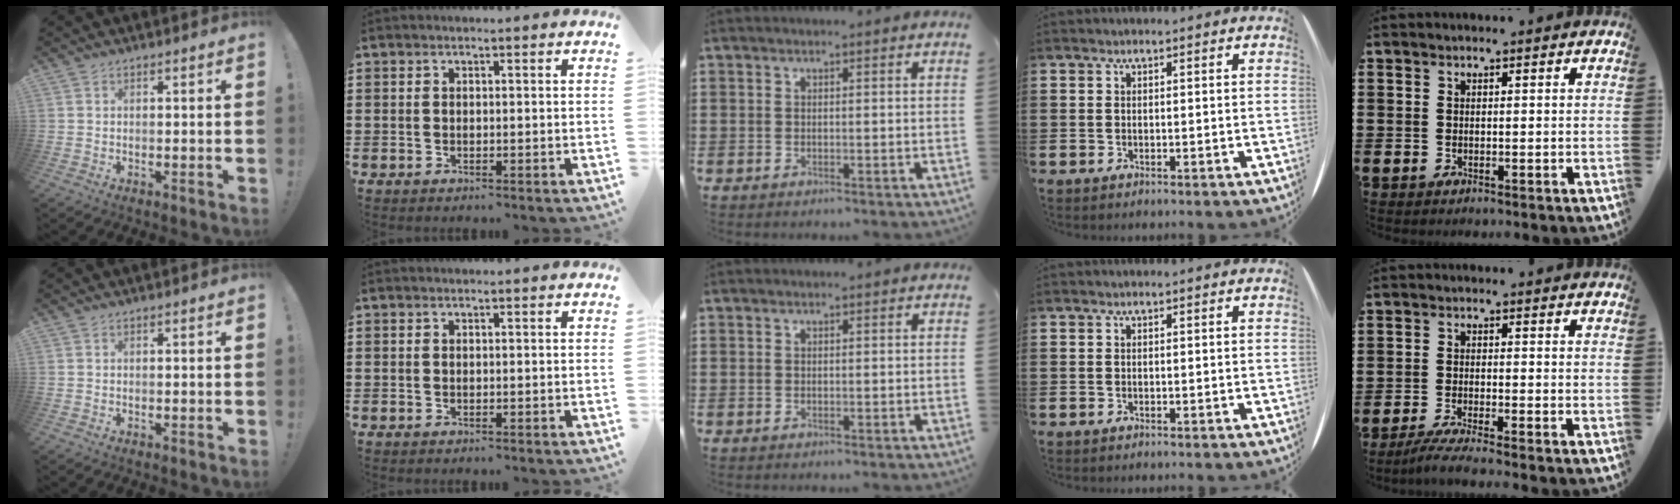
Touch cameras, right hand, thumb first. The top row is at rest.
{"little": {"total": 2.6, "force": [-1.9, -0.1, 1.7], "torque": [-0.027, -0.003, -0.033]}}